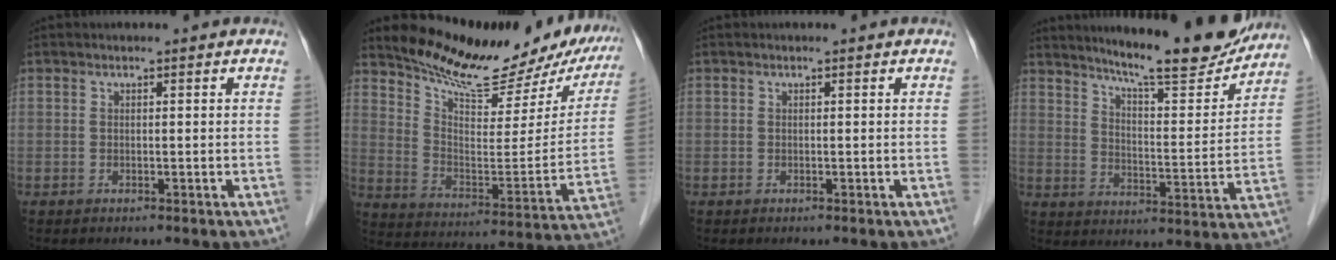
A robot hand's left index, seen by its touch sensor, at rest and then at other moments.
{"total": 21.1, "force": [18.7, 5.8, 7.7], "torque": [-0.112, -0.042, 0.257]}
{"total": 0.0}
{"total": 16.5, "force": [14.8, 1.6, 7.2], "torque": [-0.108, -0.032, 0.205]}